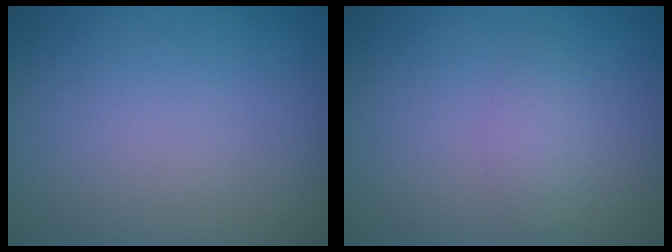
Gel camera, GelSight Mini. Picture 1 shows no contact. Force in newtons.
{"total": 1.7, "press": 1.7, "slide": 0.1}